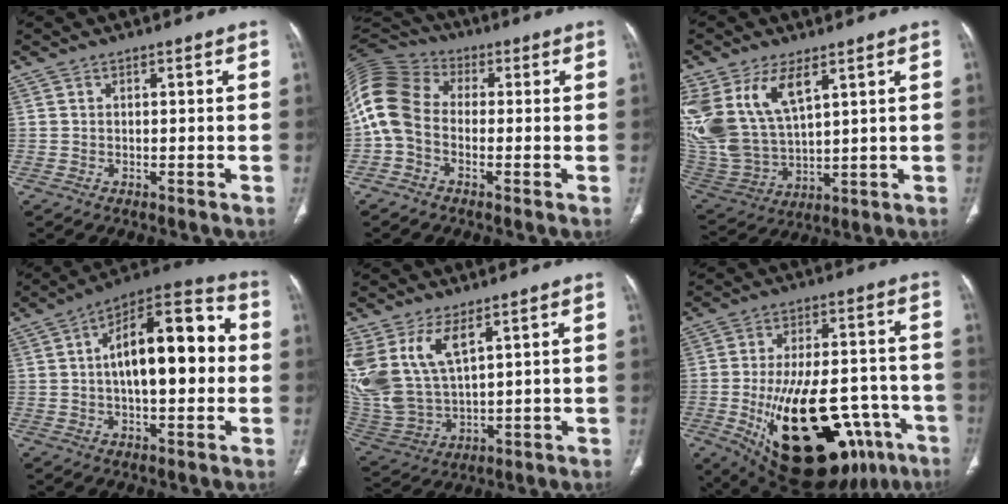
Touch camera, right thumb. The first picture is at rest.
{"total": 12.0, "force": [-1.4, 8.9, 7.9], "torque": [-0.167, 0.029, -0.041]}
{"total": 17.6, "force": [7.9, 9.0, 12.8], "torque": [-0.269, -0.025, 0.172]}
{"total": 19.0, "force": [1.5, 8.5, 16.9], "torque": [-0.235, 0.040, 0.015]}
{"total": 14.5, "force": [7.0, 7.0, 10.6], "torque": [-0.227, -0.027, 0.160]}
{"total": 30.7, "force": [-11.7, 14.9, 24.1], "torque": [-0.331, 0.023, -0.148]}